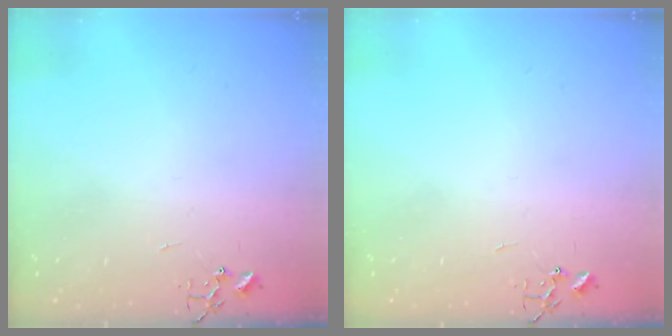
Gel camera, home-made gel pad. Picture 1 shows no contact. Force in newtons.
{"total": 0.0}